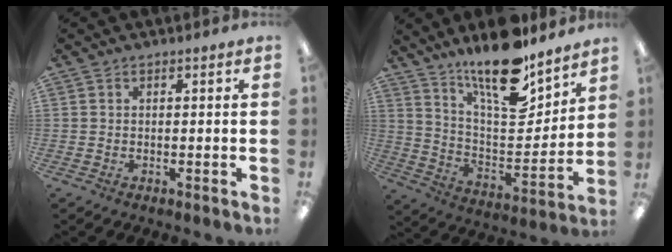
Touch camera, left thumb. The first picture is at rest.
{"total": 17.2, "force": [13.8, 5.0, 8.9], "torque": [-0.159, -0.098, 0.237]}